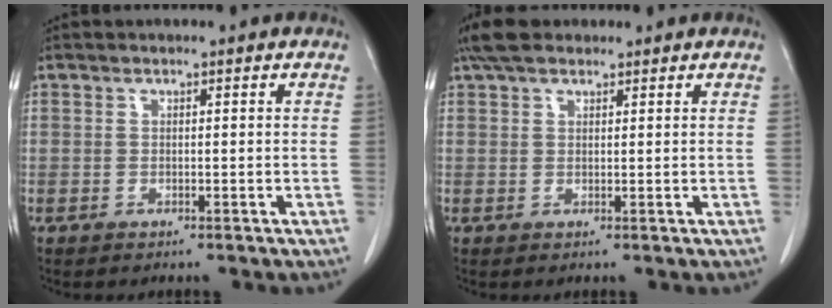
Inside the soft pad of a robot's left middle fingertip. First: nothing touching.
{"total": 4.4, "force": [3.5, 2.0, 1.9], "torque": [-0.041, 0.020, 0.065]}